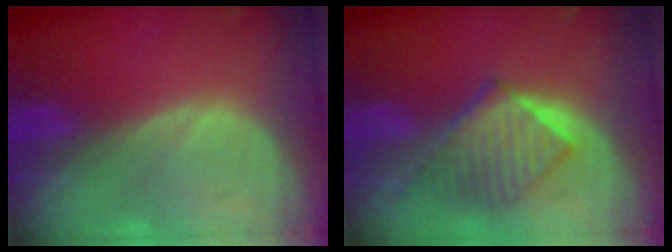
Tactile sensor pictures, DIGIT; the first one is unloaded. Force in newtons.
{"total": 6.7, "press": 6.6, "slide": 0.6}